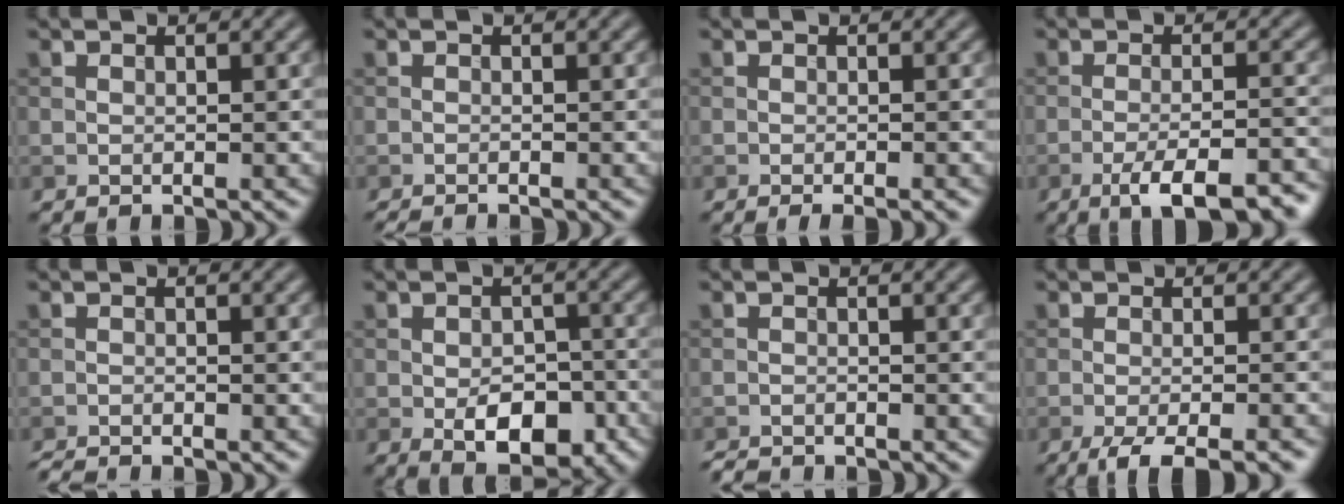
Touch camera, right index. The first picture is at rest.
{"total": 1.2, "force": [-1.1, 0.1, 0.6], "torque": [-0.006, 0.000, -0.020]}
{"total": 2.0, "force": [-1.0, 0.4, 1.6], "torque": [-0.017, -0.002, -0.017]}
{"total": 7.6, "force": [-4.7, 1.9, 5.6], "torque": [-0.083, -0.005, -0.070]}
{"total": 1.7, "force": [-1.6, 0.0, 0.5], "torque": [-0.015, -0.005, -0.034]}
{"total": 6.0, "force": [-2.3, 3.4, 4.4], "torque": [-0.062, -0.006, -0.035]}
{"total": 1.8, "force": [-1.8, 0.1, 0.2], "torque": [-0.002, -0.007, -0.035]}
{"total": 5.0, "force": [-3.3, 1.0, 3.6], "torque": [-0.048, -0.003, -0.057]}